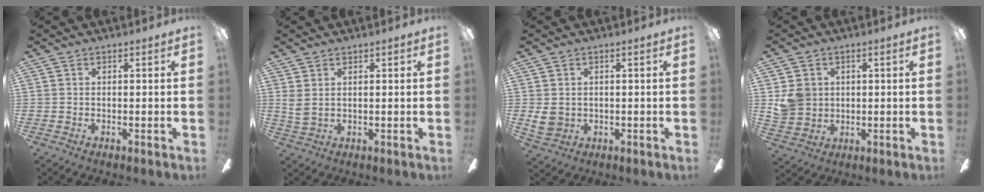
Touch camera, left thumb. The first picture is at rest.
{"total": 2.7, "force": [1.5, 1.3, 1.8], "torque": [-0.046, -0.001, 0.025]}
{"total": 3.8, "force": [0.4, 3.3, 1.9], "torque": [-0.035, 0.000, 0.009]}
{"total": 6.5, "force": [1.6, 6.0, 1.9], "torque": [-0.044, 0.006, 0.034]}